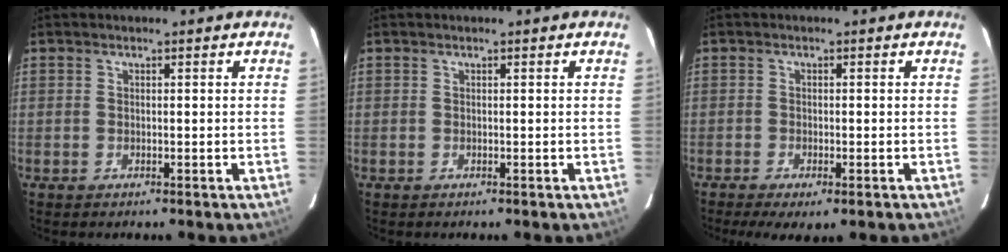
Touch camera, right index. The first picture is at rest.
{"total": 0.0}
{"total": 5.4, "force": [-3.5, 1.3, 3.8], "torque": [-0.086, -0.023, -0.054]}